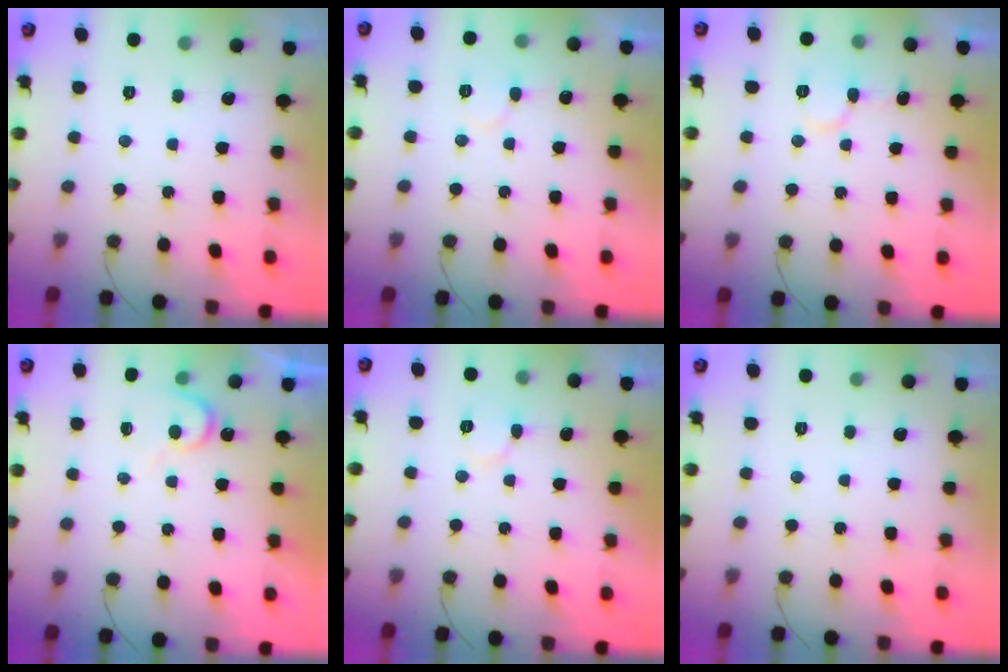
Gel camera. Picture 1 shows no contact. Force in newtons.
{"total": 6.1, "press": 6.1, "slide": 0.6}
{"total": 7.4, "press": 7.4, "slide": 0.5}
{"total": 5.8, "press": 5.8, "slide": 0.6}
{"total": 5.4, "press": 5.4, "slide": 0.3}
{"total": 0.0}